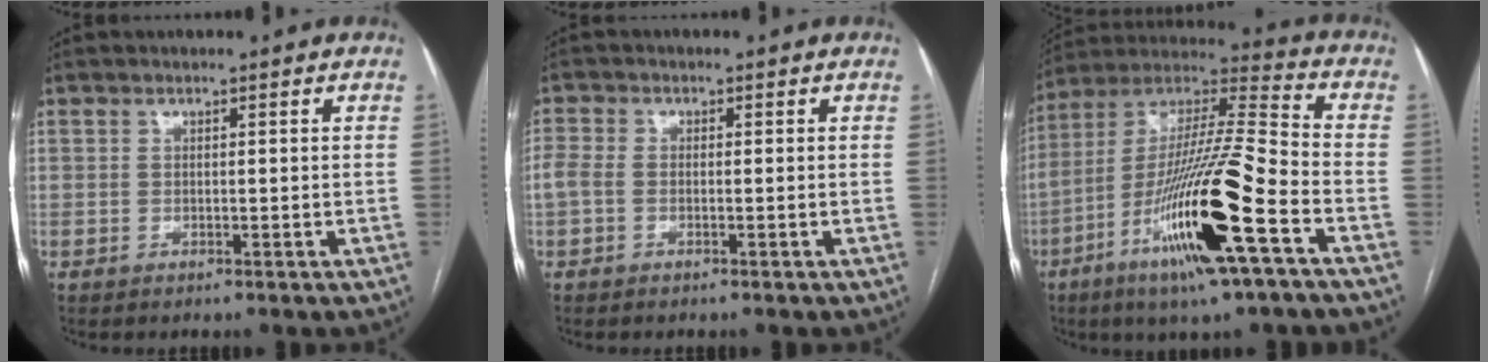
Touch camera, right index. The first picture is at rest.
{"total": 2.6, "force": [-0.6, 1.8, 1.9], "torque": [-0.056, 0.010, -0.013]}
{"total": 21.8, "force": [-8.9, 1.1, 19.9], "torque": [-0.386, -0.028, -0.164]}